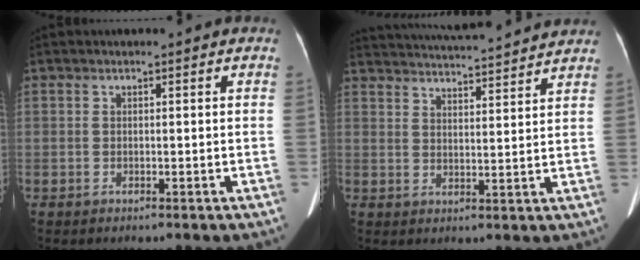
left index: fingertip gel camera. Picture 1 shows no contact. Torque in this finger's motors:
{"motor_torque": [0.85, -1.29, 0.34, 0.12]}